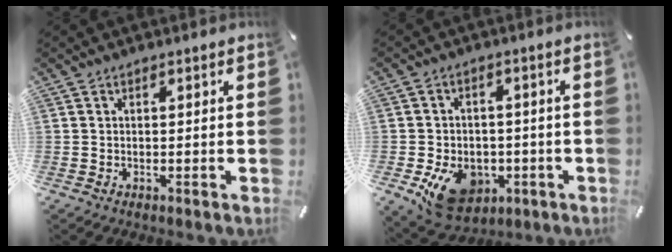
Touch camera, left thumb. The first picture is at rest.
{"total": 11.5, "force": [-4.3, 8.7, 6.1], "torque": [-0.106, 0.021, -0.072]}